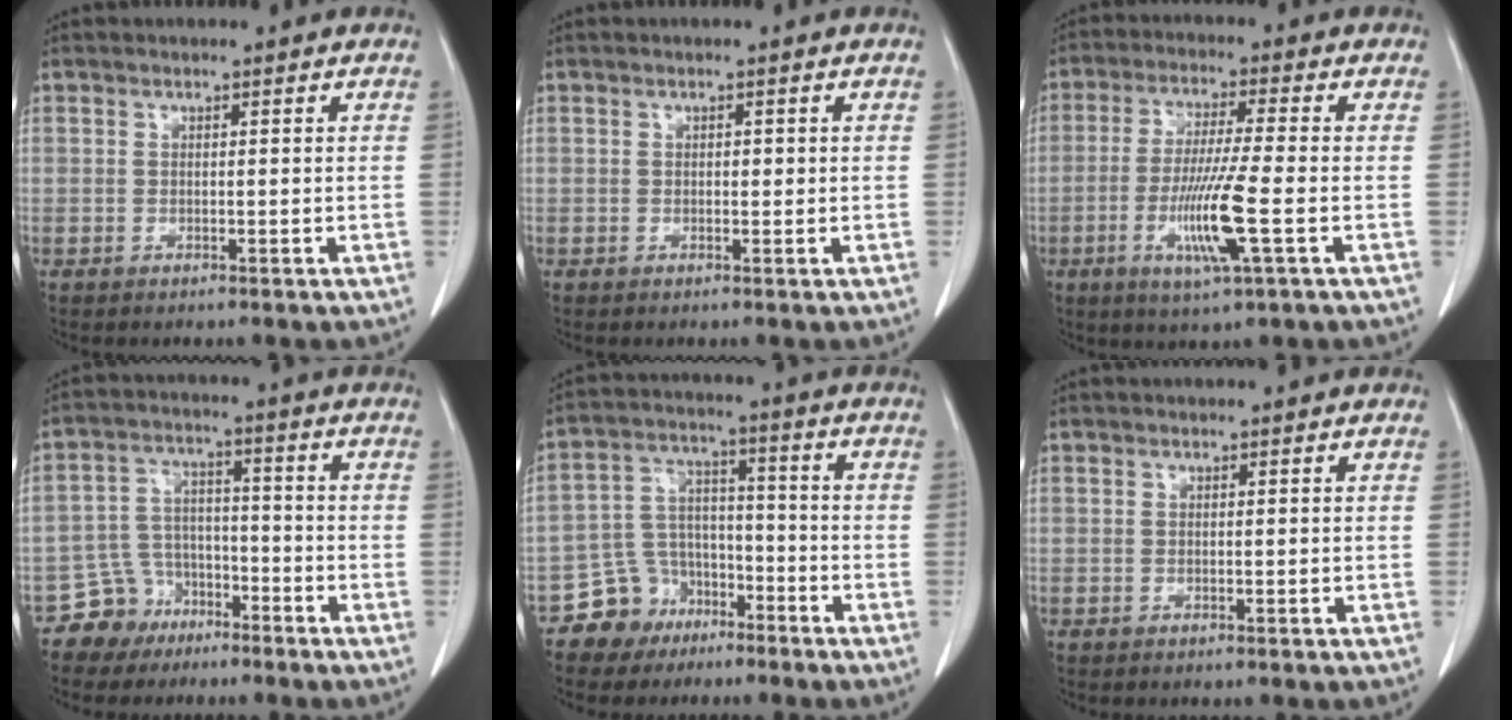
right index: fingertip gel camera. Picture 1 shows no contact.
{"total": 0.7, "force": [0.1, 0.5, 0.5], "torque": [-0.006, 0.001, 0.000]}
{"total": 10.2, "force": [-3.0, -0.3, 9.8], "torque": [-0.193, -0.018, -0.057]}
{"total": 6.7, "force": [-4.7, 4.8, 0.0], "torque": [0.009, 0.016, -0.085]}
{"total": 8.3, "force": [-5.5, 6.2, 0.7], "torque": [-0.009, 0.030, -0.094]}
{"total": 0.0}